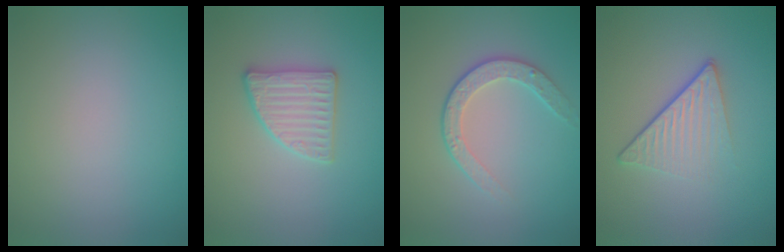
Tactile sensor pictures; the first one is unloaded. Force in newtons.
{"total": 2.8, "press": 2.8, "slide": 0.4}
{"total": 2.6, "press": 2.0, "slide": 1.7}
{"total": 4.3, "press": 2.7, "slide": 3.4}